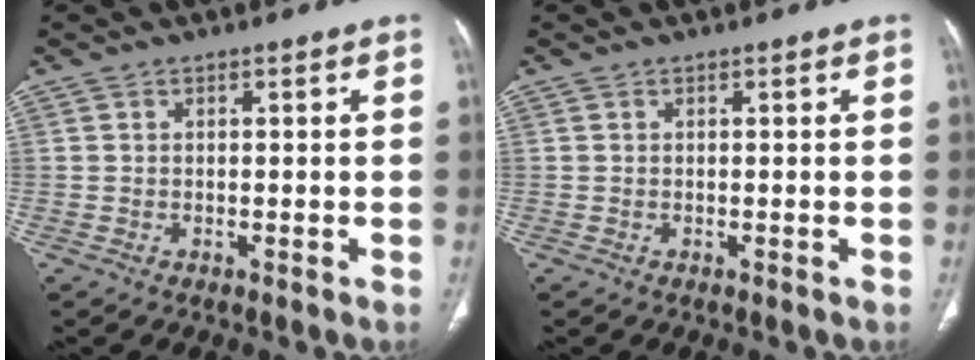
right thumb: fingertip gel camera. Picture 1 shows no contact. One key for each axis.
{"total": 0.0}